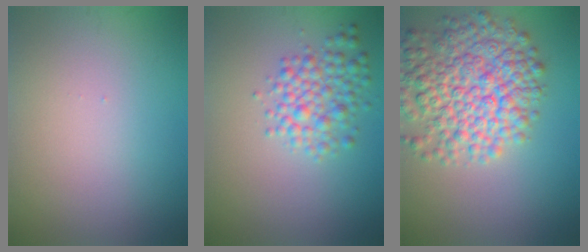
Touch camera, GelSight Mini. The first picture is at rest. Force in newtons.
{"total": 3.7, "press": 3.6, "slide": 0.1}
{"total": 8.6, "press": 8.6, "slide": 0.4}